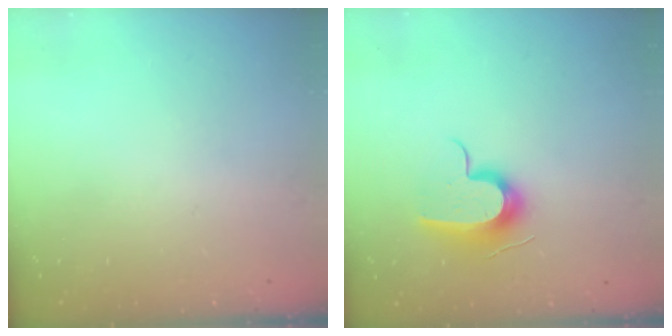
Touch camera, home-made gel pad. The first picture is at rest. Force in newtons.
{"total": 11.3, "press": 11.3, "slide": 0.4}